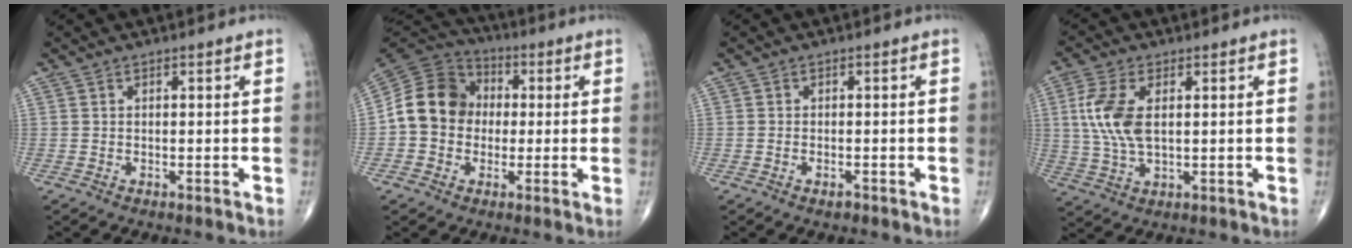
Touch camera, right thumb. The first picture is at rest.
{"total": 12.7, "force": [-0.1, 10.9, 6.4], "torque": [-0.097, 0.033, -0.015]}
{"total": 1.1, "force": [-0.7, 0.6, 0.7], "torque": [-0.013, 0.004, -0.011]}
{"total": 9.4, "force": [1.6, 4.7, 7.9], "torque": [-0.183, -0.002, 0.035]}